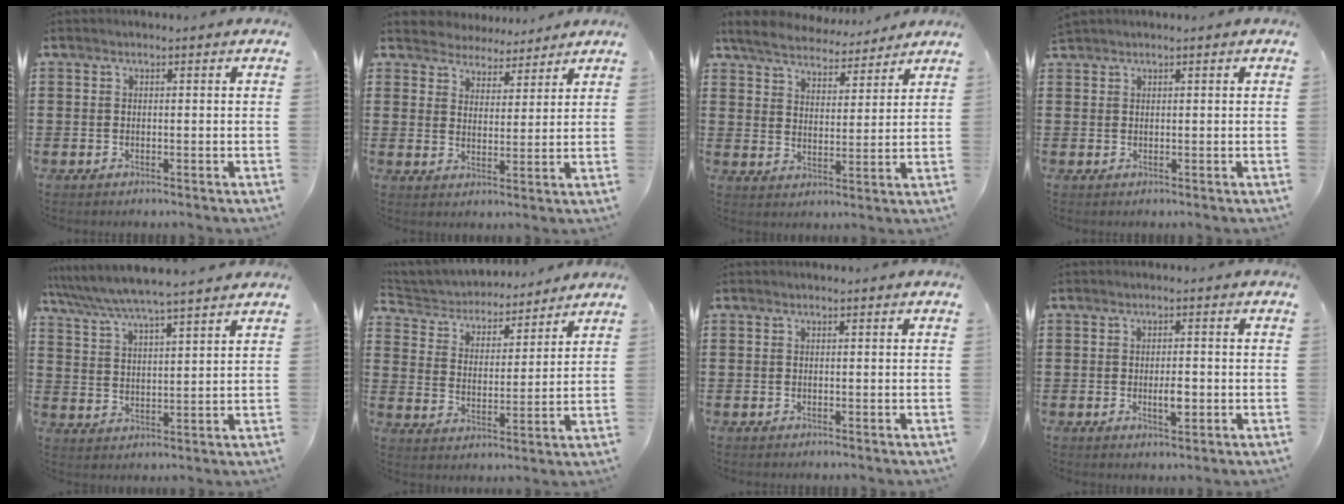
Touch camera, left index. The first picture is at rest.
{"total": 4.3, "force": [4.2, 1.1, -0.6], "torque": [-0.010, -0.016, 0.076]}
{"total": 5.5, "force": [5.3, 1.1, 0.9], "torque": [-0.045, -0.025, 0.092]}
{"total": 0.8, "force": [0.8, 0.1, 0.1], "torque": [-0.004, 0.000, 0.017]}
{"total": 5.7, "force": [5.3, -0.2, 2.0], "torque": [-0.061, -0.031, 0.091]}
{"total": 4.1, "force": [4.0, 1.0, -0.1], "torque": [-0.025, -0.028, 0.064]}
{"total": 0.0}
{"total": 3.0, "force": [-0.5, 1.2, 2.7], "torque": [-0.042, -0.001, -0.010]}